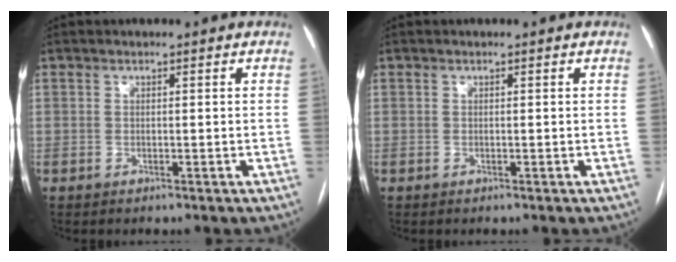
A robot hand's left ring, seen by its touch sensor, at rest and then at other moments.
{"total": 0.0}